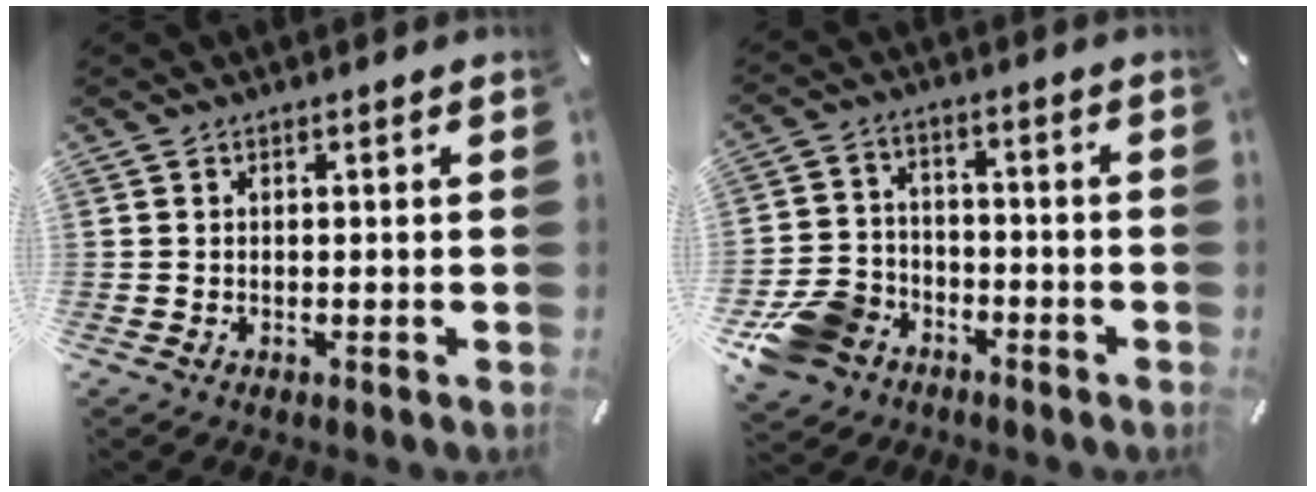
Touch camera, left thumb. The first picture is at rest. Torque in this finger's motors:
{"motor_torque": [-0.05, 1.76, -0.10, 0.40, 0.07]}